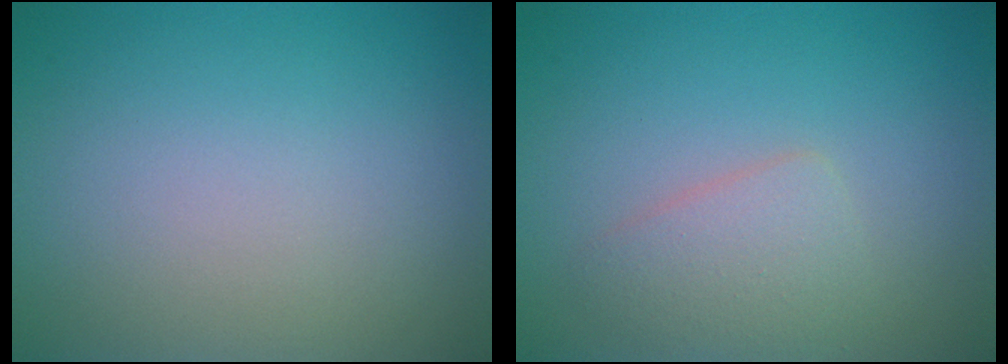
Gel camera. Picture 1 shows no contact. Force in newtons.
{"total": 2.4, "press": 2.4, "slide": 0.1}